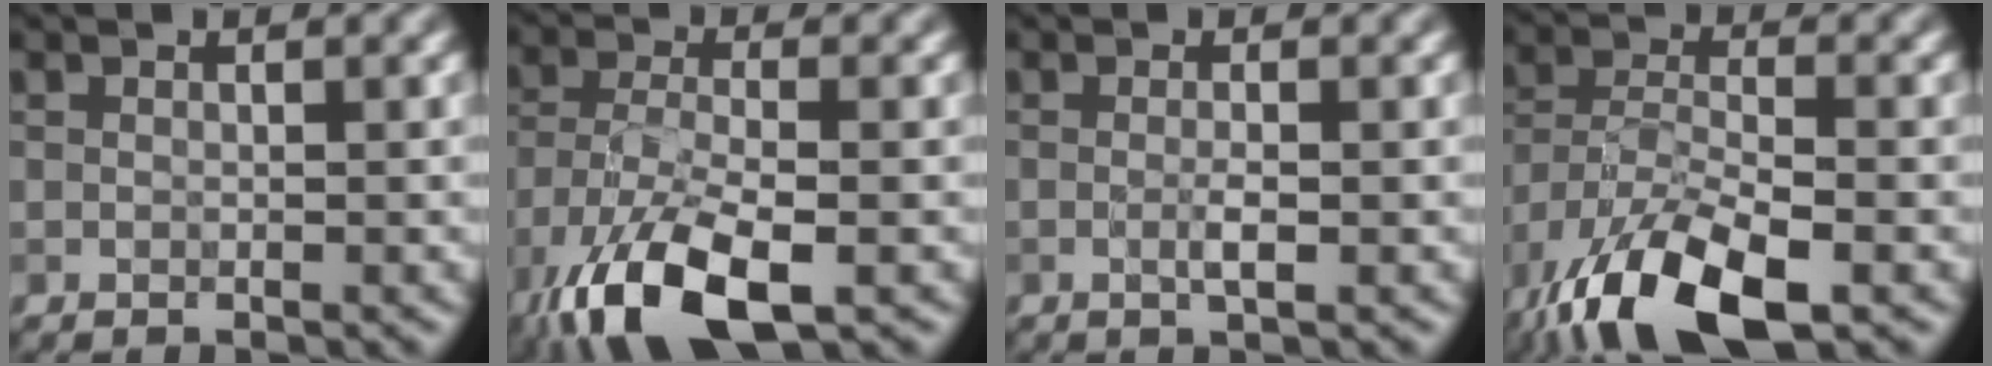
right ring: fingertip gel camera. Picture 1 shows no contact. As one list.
[{"total": 10.6, "force": [-6.0, 4.1, 7.7], "torque": [-0.168, -0.024, -0.118]}, {"total": 1.4, "force": [-0.2, 0.2, 1.4], "torque": [-0.025, -0.005, -0.004]}, {"total": 12.6, "force": [-7.9, 4.7, 8.6], "torque": [-0.178, -0.019, -0.149]}]